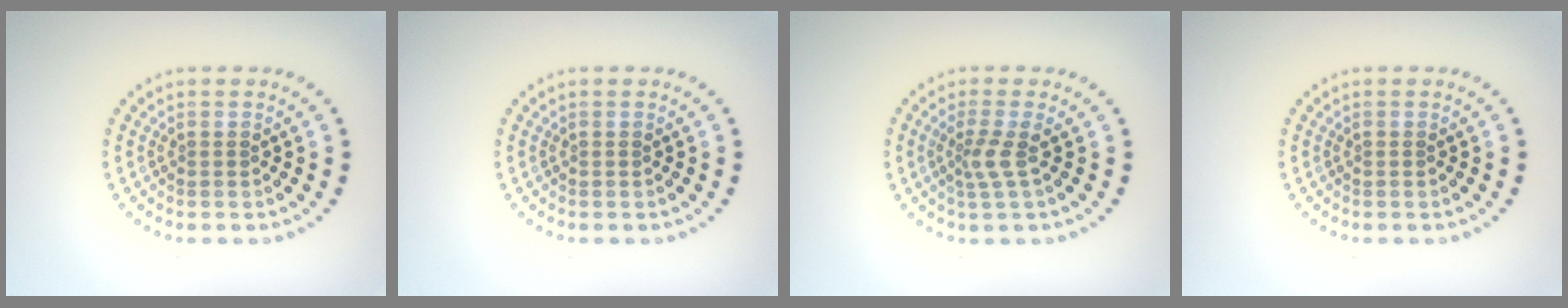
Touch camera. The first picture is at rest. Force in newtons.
{"total": 0.0}
{"total": 2.0, "press": 1.3, "slide": 1.5}
{"total": 0.0}